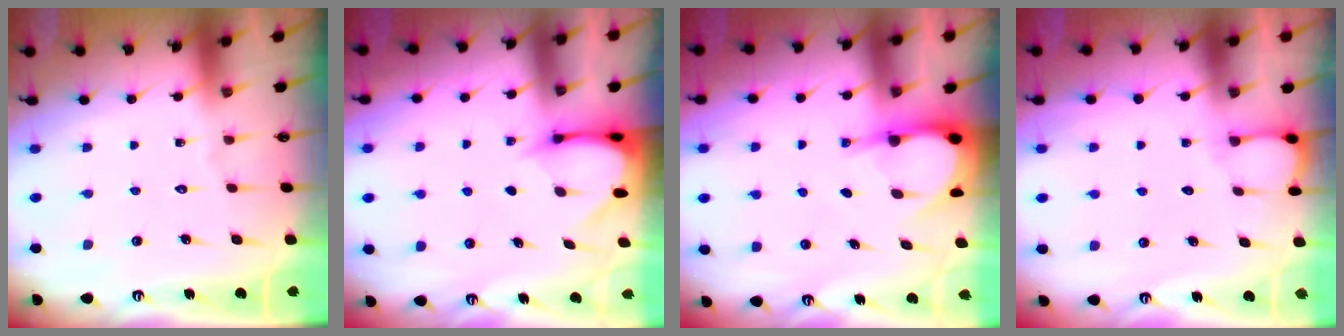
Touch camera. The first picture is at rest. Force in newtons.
{"total": 3.3, "press": 3.3, "slide": 0.3}
{"total": 5.2, "press": 5.1, "slide": 0.7}
{"total": 2.7, "press": 2.7, "slide": 0.3}